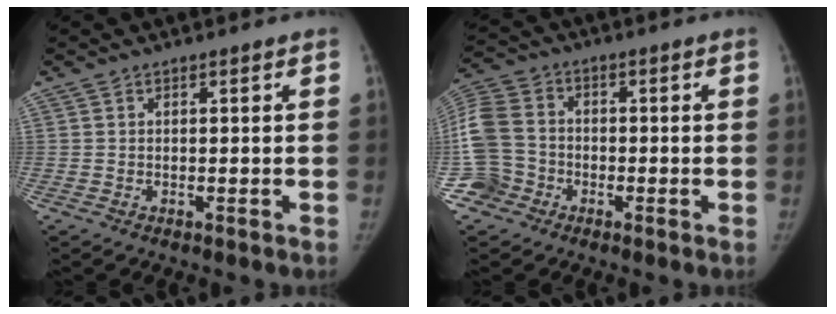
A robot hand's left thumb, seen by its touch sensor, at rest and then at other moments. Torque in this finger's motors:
{"motor_torque": [0.47, 0.73, 0.00, 0.17, 0.10]}